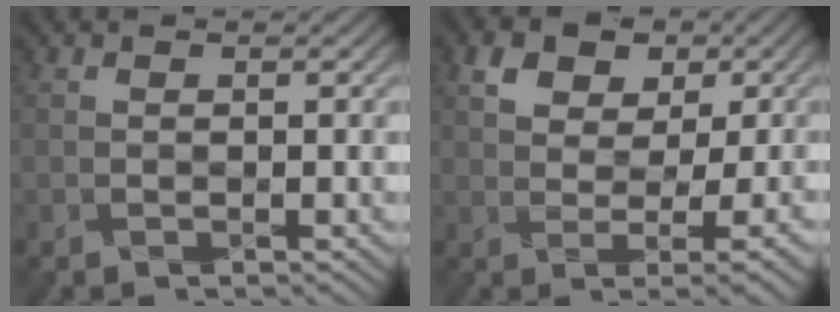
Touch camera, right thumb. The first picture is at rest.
{"total": 5.9, "force": [2.0, 3.3, 4.4], "torque": [-0.072, 0.010, 0.031]}